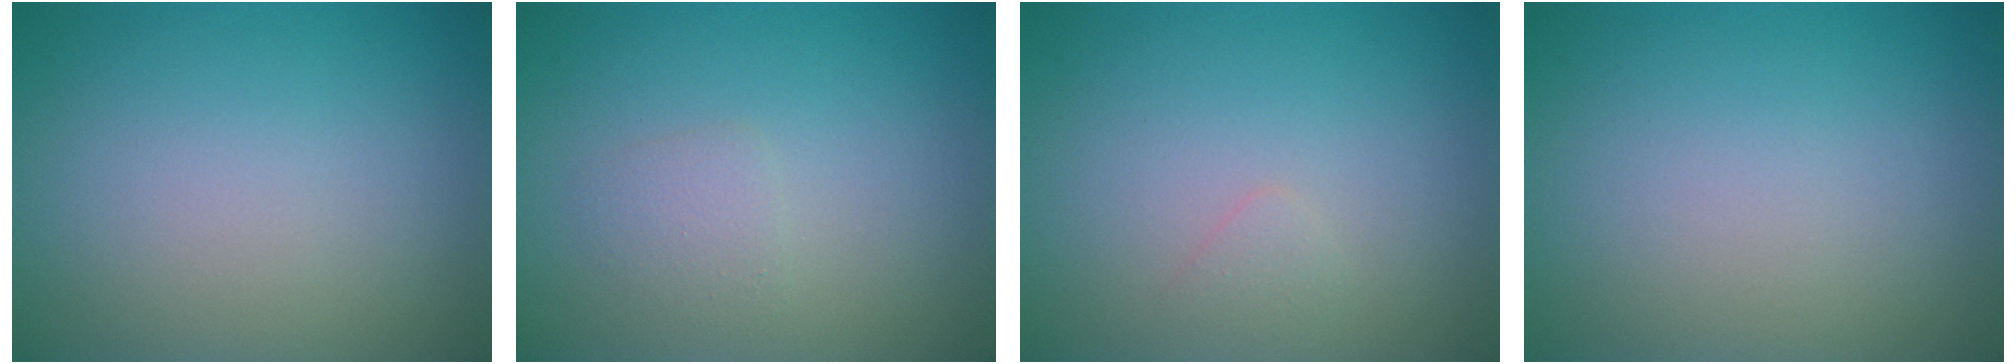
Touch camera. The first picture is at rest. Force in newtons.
{"total": 1.2, "press": 1.2, "slide": 0.0}
{"total": 0.7, "press": 0.7, "slide": 0.0}
{"total": 0.0}